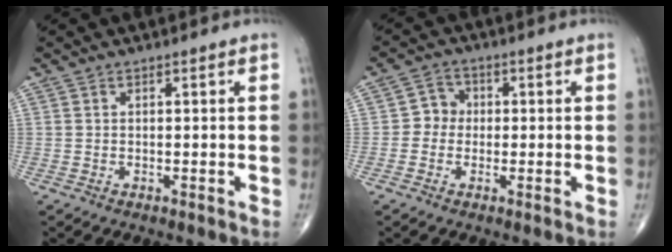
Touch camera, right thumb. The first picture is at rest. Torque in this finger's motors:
{"motor_torque": [-0.34, 0.09, -0.13, -0.09, 0.05]}